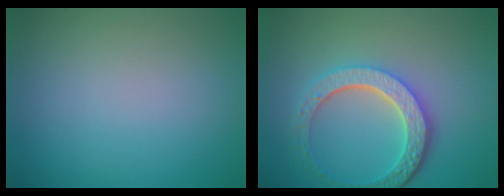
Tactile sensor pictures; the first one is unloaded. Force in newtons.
{"total": 5.6, "press": 4.3, "slide": 3.6}